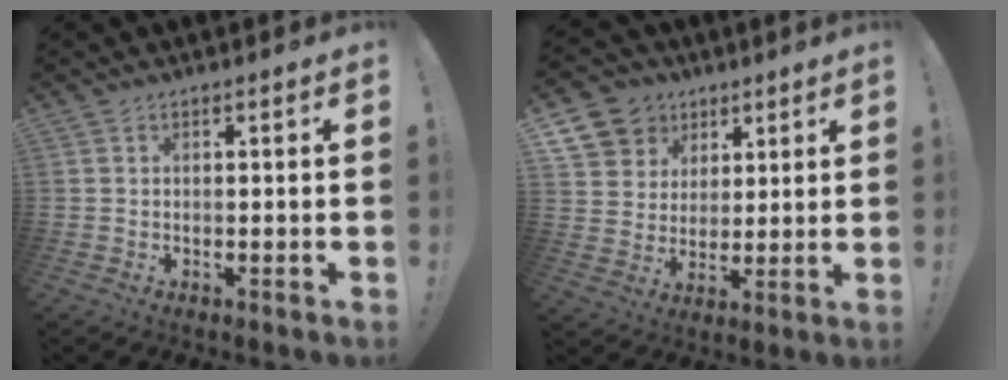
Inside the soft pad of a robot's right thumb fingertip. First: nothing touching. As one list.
[{"total": 10.6, "force": [5.5, 8.8, 2.2], "torque": [-0.034, -0.038, 0.112]}]